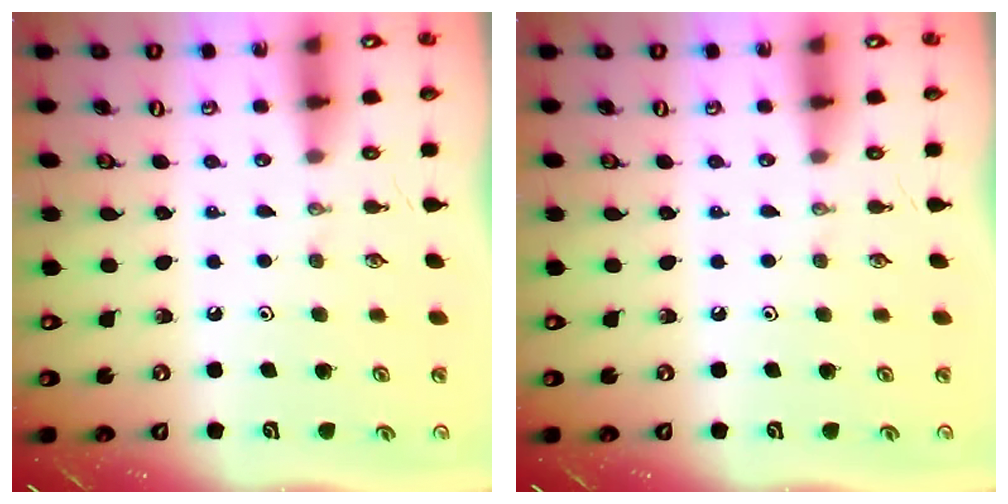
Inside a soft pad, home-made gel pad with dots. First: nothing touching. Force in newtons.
{"total": 0.0}